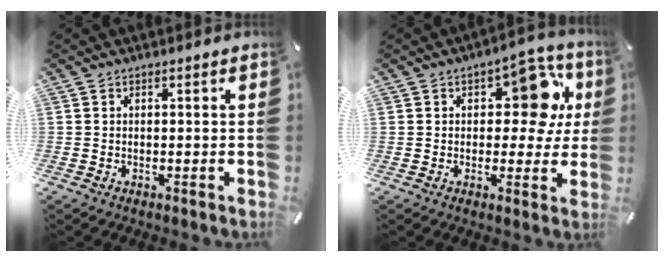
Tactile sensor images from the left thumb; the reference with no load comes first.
{"total": 13.0, "force": [3.8, 7.5, 9.9], "torque": [-0.113, -0.020, 0.061]}